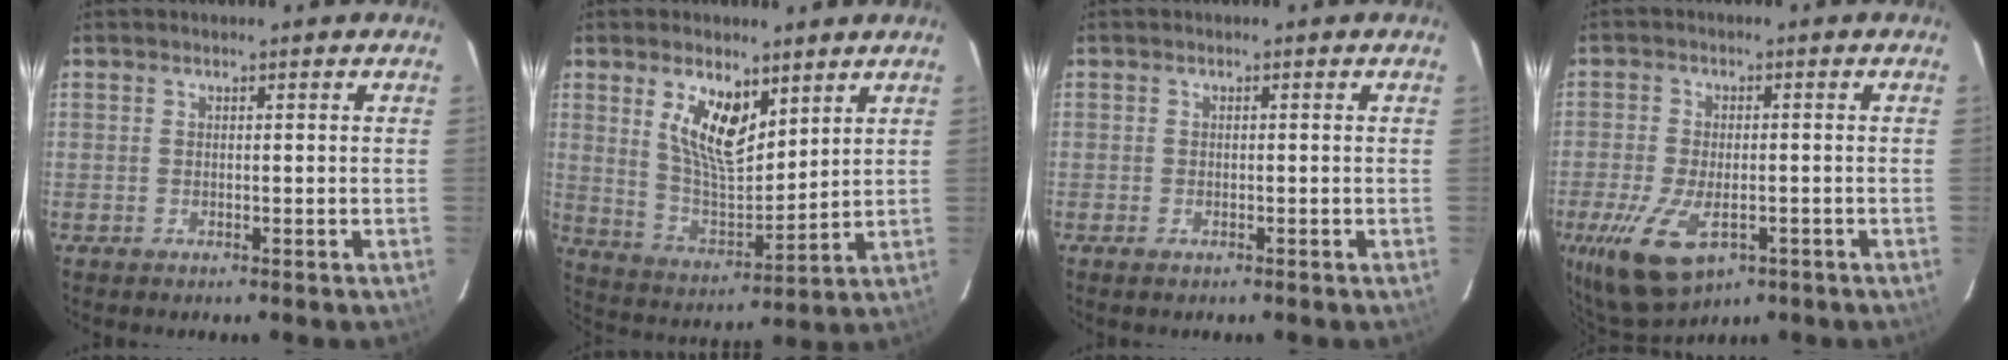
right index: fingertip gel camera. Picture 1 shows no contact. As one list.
[{"total": 11.1, "force": [5.7, 4.9, 8.2], "torque": [-0.152, 0.003, 0.119]}, {"total": 1.1, "force": [-0.8, 0.5, 0.6], "torque": [-0.012, -0.003, -0.015]}, {"total": 11.8, "force": [-5.3, 5.9, 8.7], "torque": [-0.199, -0.035, -0.086]}]